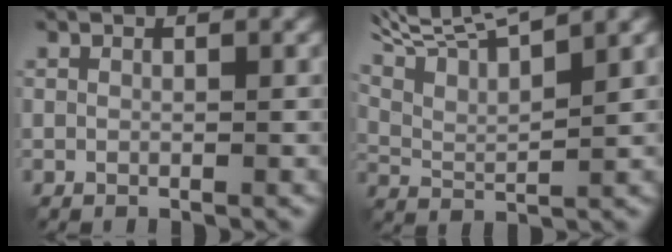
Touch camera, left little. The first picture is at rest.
{"total": 7.5, "force": [5.4, 1.6, 5.0], "torque": [-0.104, 0.016, 0.092]}